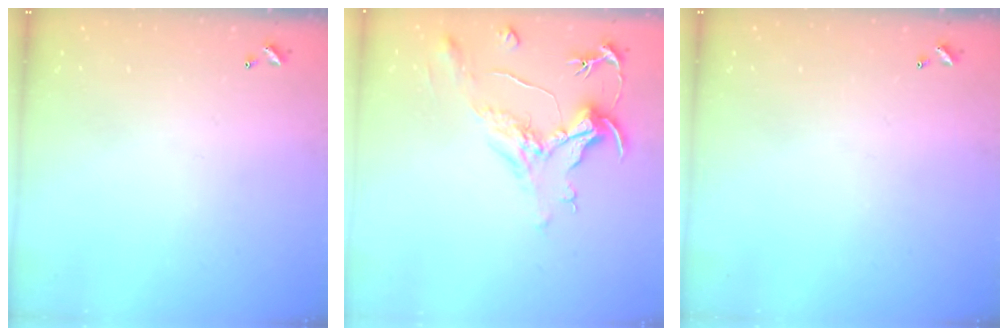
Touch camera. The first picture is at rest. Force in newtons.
{"total": 2.2, "press": 1.7, "slide": 1.3}
{"total": 0.0}